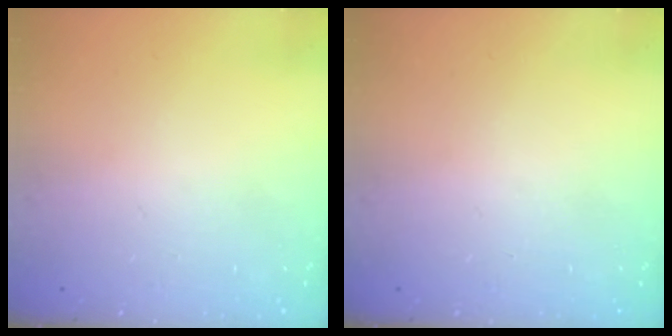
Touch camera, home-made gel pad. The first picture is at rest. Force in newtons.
{"total": 0.0}